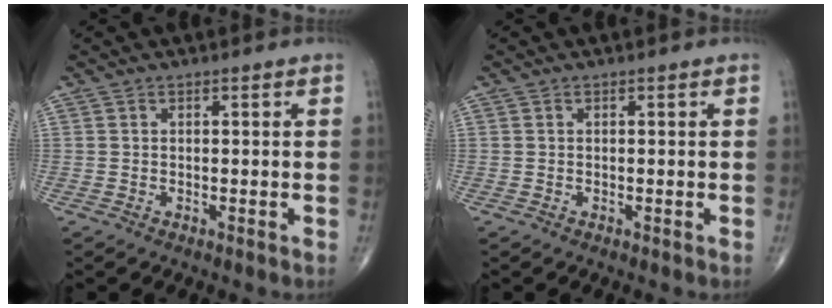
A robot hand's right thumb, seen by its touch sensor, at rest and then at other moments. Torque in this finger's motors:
{"motor_torque": [0.00, 0.00, 0.00, 0.00, 0.01]}